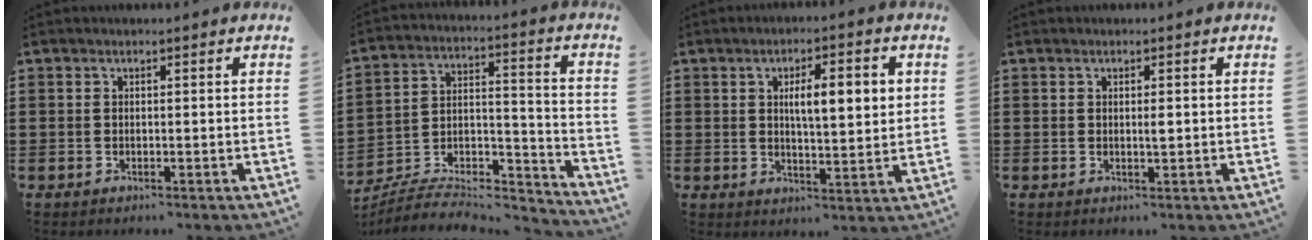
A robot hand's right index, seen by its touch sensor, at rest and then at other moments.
{"total": 7.1, "force": [-6.3, 2.3, 2.3], "torque": [-0.043, 0.005, -0.123]}
{"total": 6.5, "force": [1.5, 1.8, 6.1], "torque": [-0.102, -0.001, 0.020]}
{"total": 1.3, "force": [0.2, 0.4, 1.2], "torque": [-0.023, 0.004, 0.003]}